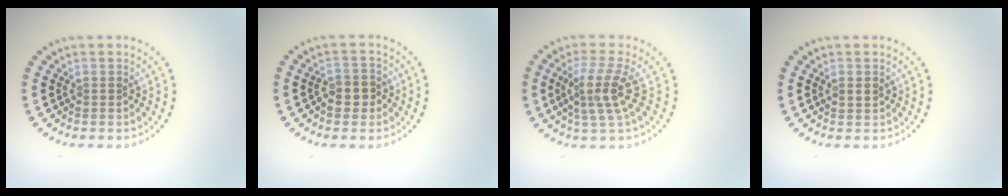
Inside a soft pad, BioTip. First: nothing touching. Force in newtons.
{"total": 2.5, "press": 2.4, "slide": 0.6}
{"total": 3.6, "press": 2.7, "slide": 2.4}
{"total": 1.4, "press": 1.4, "slide": 0.0}